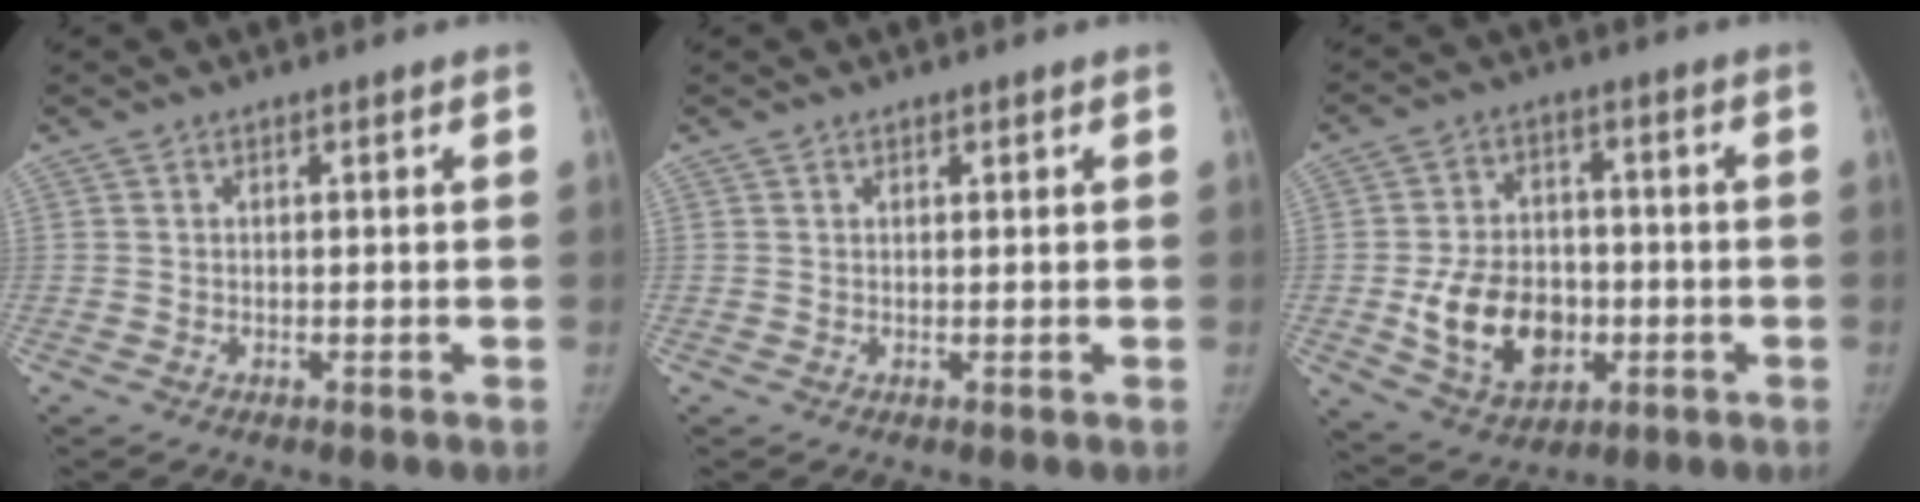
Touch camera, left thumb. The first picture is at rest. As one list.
[{"total": 0.6, "force": [0.5, 0.4, 0.2], "torque": [0.002, -0.003, 0.005]}, {"total": 13.6, "force": [-2.6, 10.1, 8.8], "torque": [-0.115, 0.007, -0.033]}]